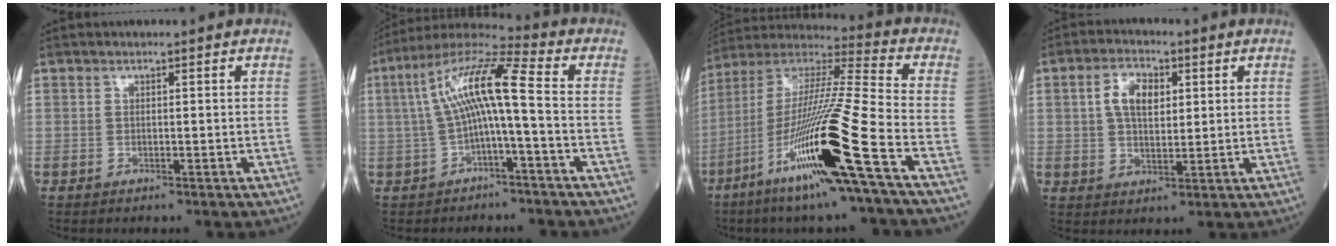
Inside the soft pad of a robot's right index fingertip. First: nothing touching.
{"total": 10.3, "force": [-0.3, 0.8, 10.3], "torque": [-0.194, 0.041, -0.009]}
{"total": 22.0, "force": [-9.4, -0.7, 19.9], "torque": [-0.407, -0.045, -0.185]}
{"total": 6.2, "force": [1.8, 3.3, 4.9], "torque": [-0.095, 0.014, 0.035]}